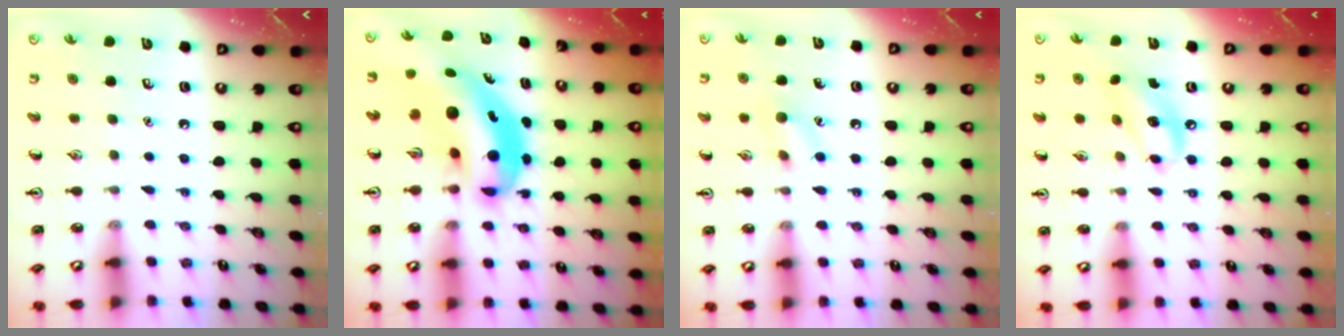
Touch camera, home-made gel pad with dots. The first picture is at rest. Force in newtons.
{"total": 9.5, "press": 9.1, "slide": 2.5}
{"total": 6.9, "press": 6.7, "slide": 1.5}
{"total": 8.1, "press": 8.0, "slide": 1.6}